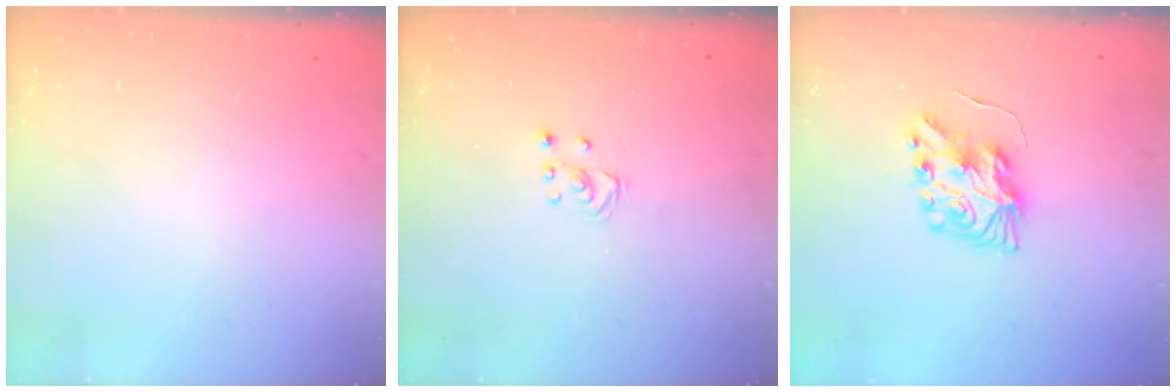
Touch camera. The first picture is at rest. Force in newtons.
{"total": 2.5, "press": 2.5, "slide": 0.2}
{"total": 8.7, "press": 8.7, "slide": 0.3}